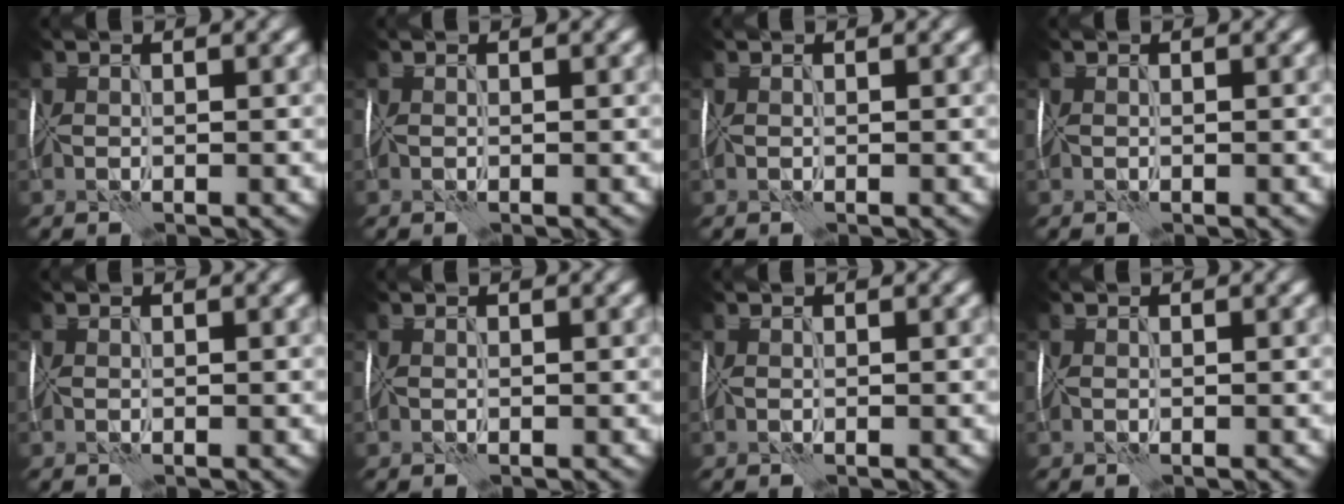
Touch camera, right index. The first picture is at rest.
{"total": 0.0}
{"total": 0.0}
{"total": 0.0}
{"total": 0.0}
{"total": 0.0}
{"total": 0.0}
{"total": 0.0}